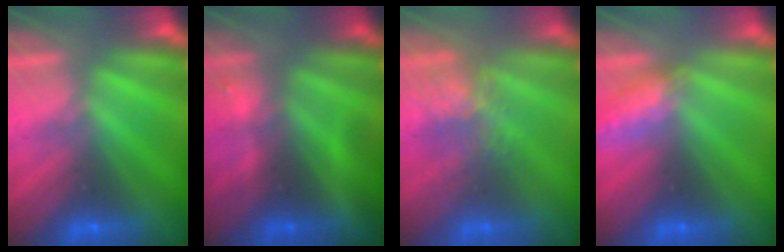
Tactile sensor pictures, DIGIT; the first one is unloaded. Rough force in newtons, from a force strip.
{"total": 5.7}
{"total": 3.6}
{"total": 2.4}